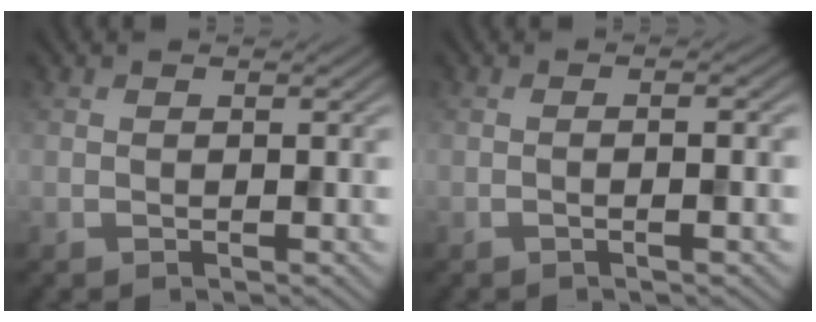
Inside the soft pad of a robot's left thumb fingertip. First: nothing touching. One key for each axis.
{"total": 2.8, "fx": -0.8, "fy": 0.4, "fz": 2.7, "tx": -0.040, "ty": 0.005, "tz": -0.019}